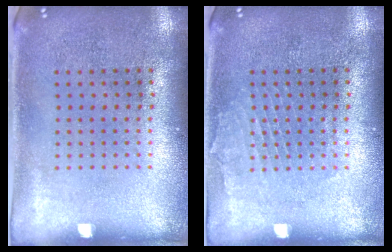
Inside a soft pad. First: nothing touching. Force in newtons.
{"total": 1.2, "press": 1.1, "slide": 0.1}